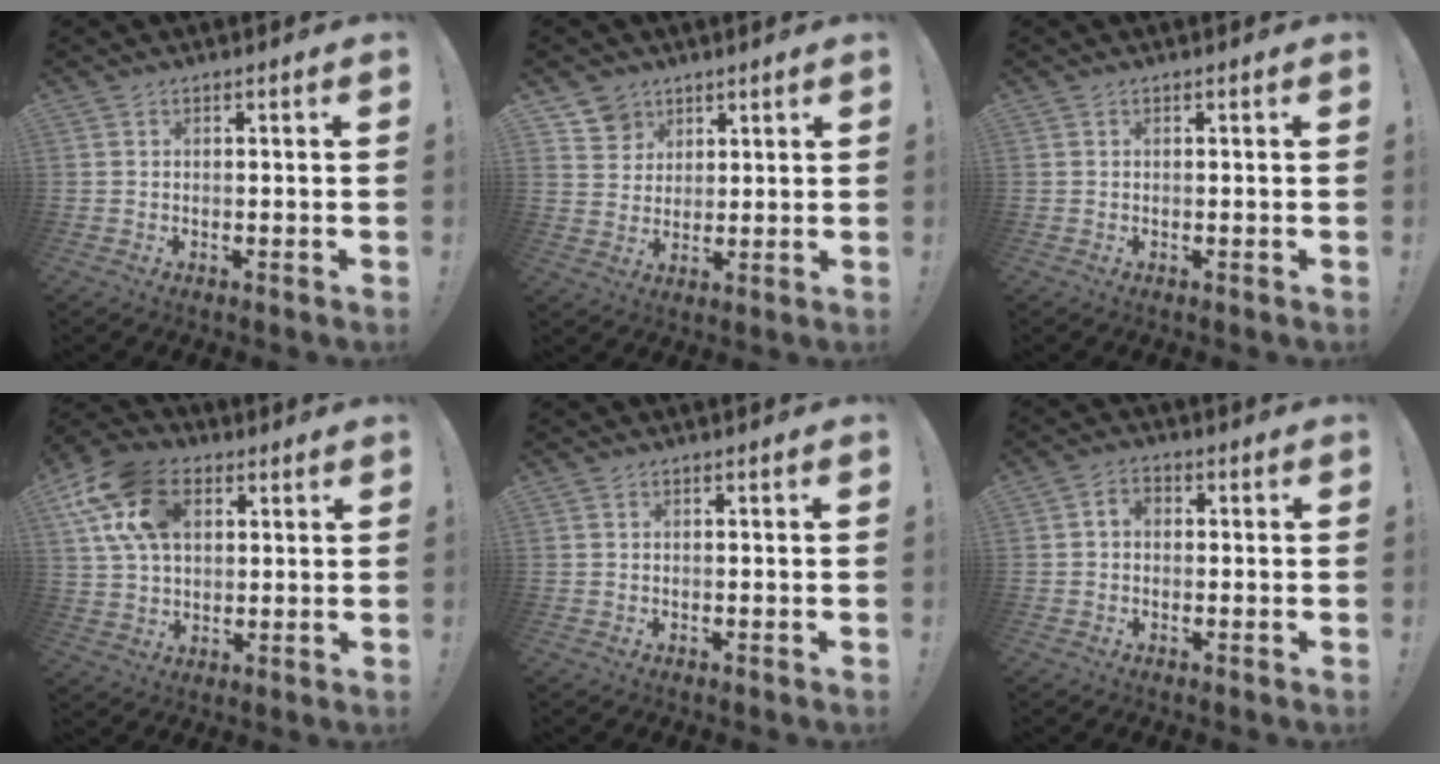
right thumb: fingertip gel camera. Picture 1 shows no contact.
{"total": 6.7, "force": [4.4, 5.1, 0.4], "torque": [-0.008, -0.030, 0.087]}
{"total": 0.0}
{"total": 18.0, "force": [6.9, 12.4, 11.1], "torque": [-0.198, -0.015, 0.132]}
{"total": 0.0}
{"total": 3.7, "force": [-0.2, 2.6, 2.6], "torque": [-0.045, 0.010, -0.004]}